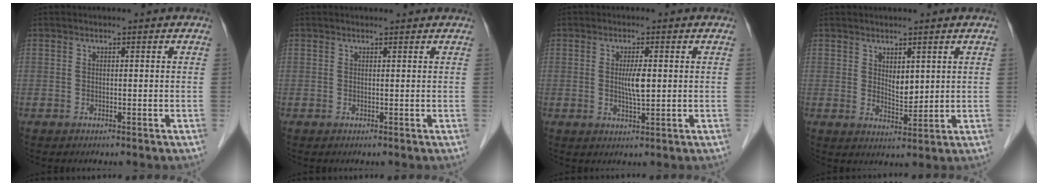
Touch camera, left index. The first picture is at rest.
{"total": 2.0, "force": [1.9, 0.2, 0.5], "torque": [-0.011, 0.014, 0.023]}
{"total": 3.3, "force": [0.3, 0.4, 3.2], "torque": [-0.060, -0.003, 0.007]}
{"total": 3.1, "force": [1.5, 1.4, 2.4], "torque": [-0.046, -0.005, 0.035]}